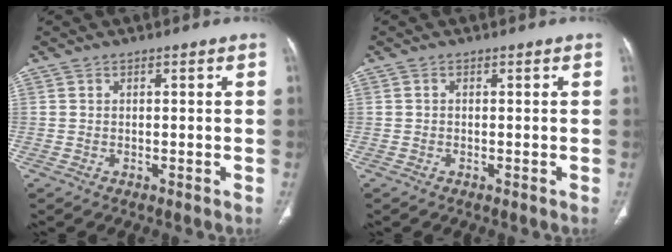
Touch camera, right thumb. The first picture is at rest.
{"total": 0.0}